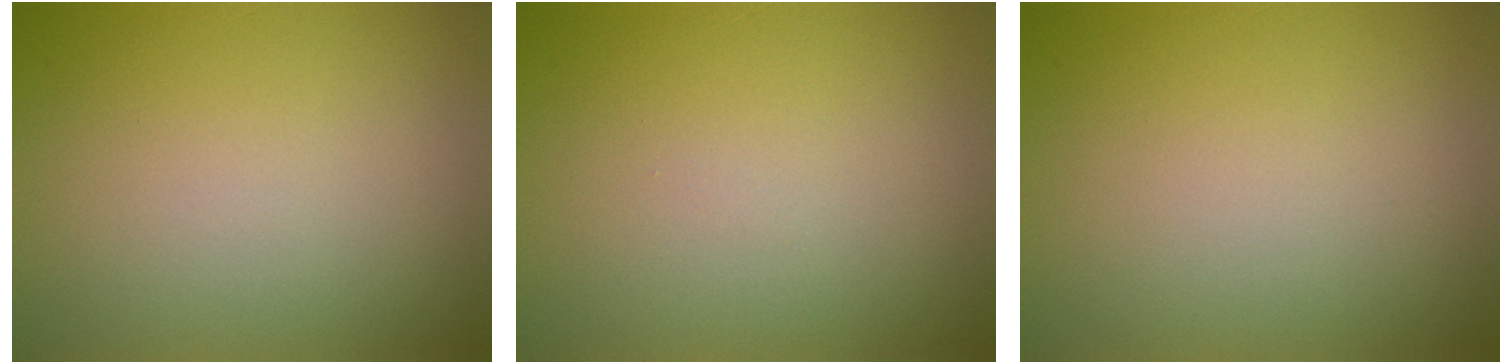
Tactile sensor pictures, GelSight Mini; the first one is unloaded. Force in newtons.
{"total": 0.0}
{"total": 0.0}